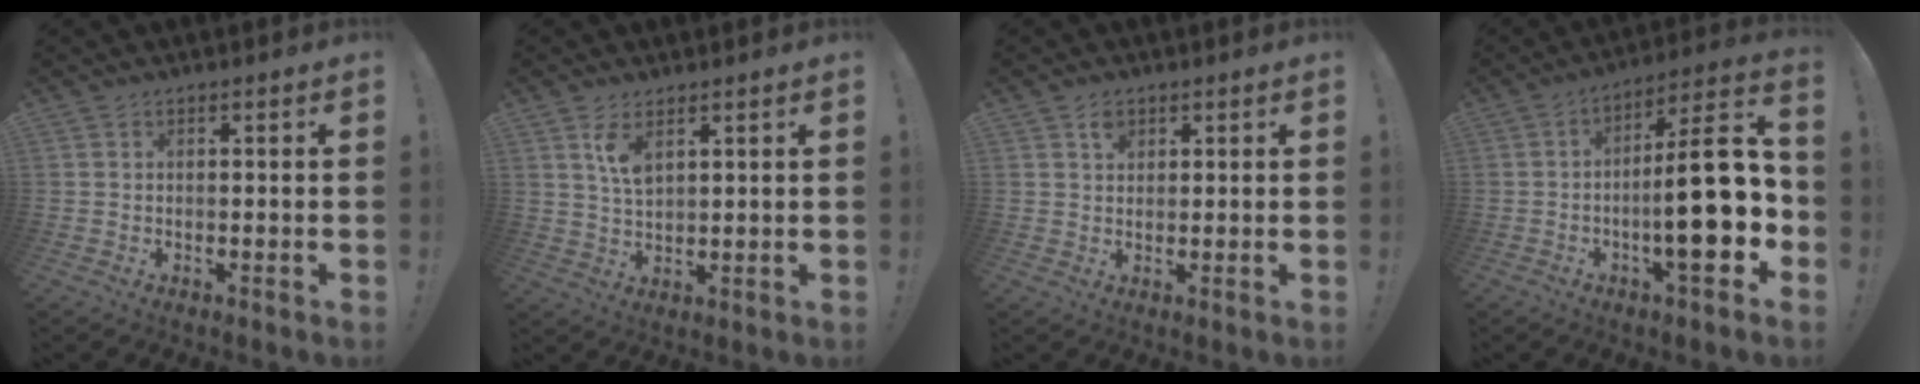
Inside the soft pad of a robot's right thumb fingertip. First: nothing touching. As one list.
[{"total": 5.9, "force": [3.3, 2.5, 4.2], "torque": [-0.072, -0.015, 0.057]}, {"total": 2.7, "force": [1.5, 1.9, 1.2], "torque": [-0.002, -0.008, 0.024]}, {"total": 21.0, "force": [-3.2, 5.2, 20.1], "torque": [-0.306, 0.008, -0.052]}]